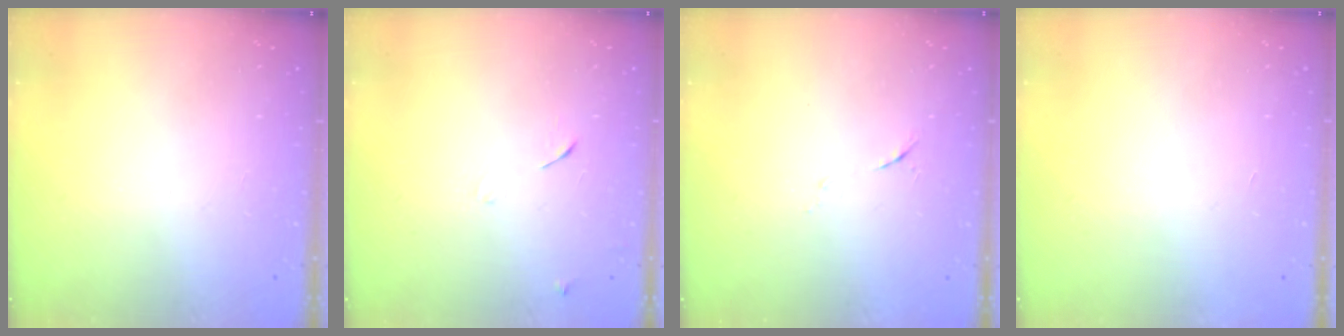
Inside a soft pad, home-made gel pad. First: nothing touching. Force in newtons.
{"total": 6.2, "press": 6.2, "slide": 0.6}
{"total": 5.2, "press": 5.1, "slide": 1.2}
{"total": 1.7, "press": 1.7, "slide": 0.1}